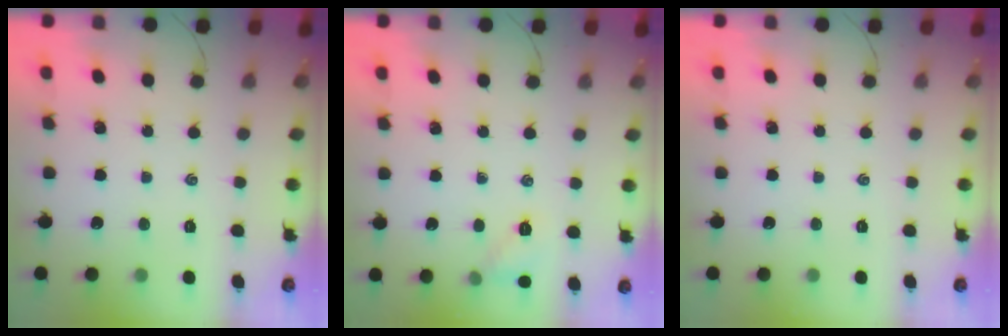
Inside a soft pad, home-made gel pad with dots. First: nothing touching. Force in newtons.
{"total": 6.0, "press": 5.7, "slide": 1.7}
{"total": 0.0}